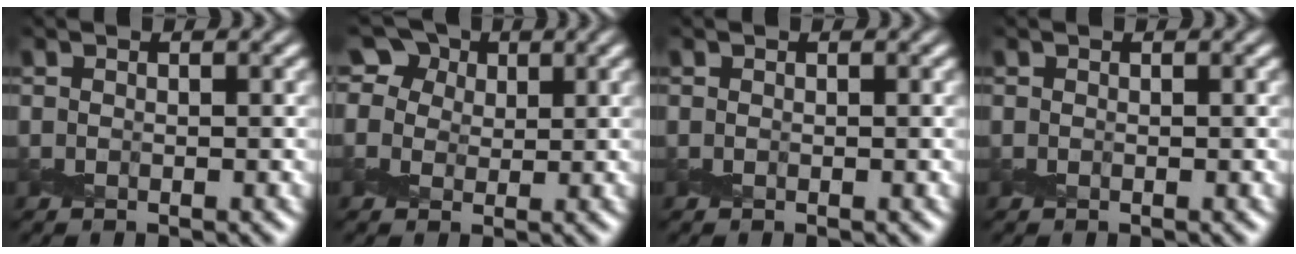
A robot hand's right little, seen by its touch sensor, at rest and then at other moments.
{"total": 6.6, "force": [3.4, 4.9, 2.8], "torque": [-0.054, 0.017, 0.039]}
{"total": 0.0}
{"total": 0.0}